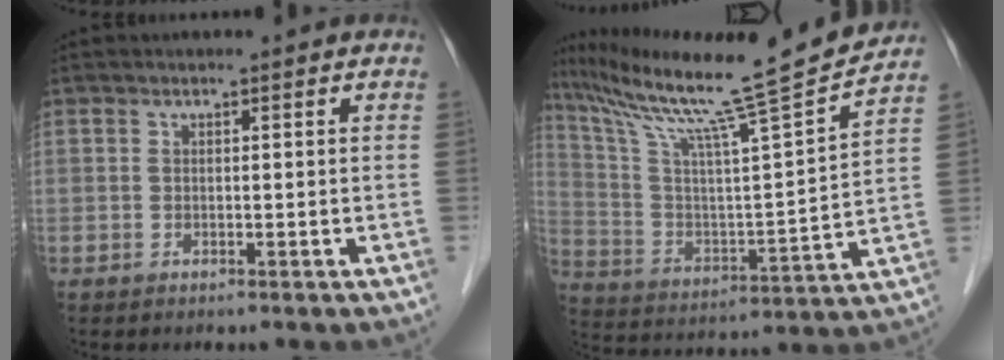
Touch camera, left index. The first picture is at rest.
{"total": 20.7, "force": [17.9, -2.2, 10.2], "torque": [-0.187, -0.033, 0.286]}